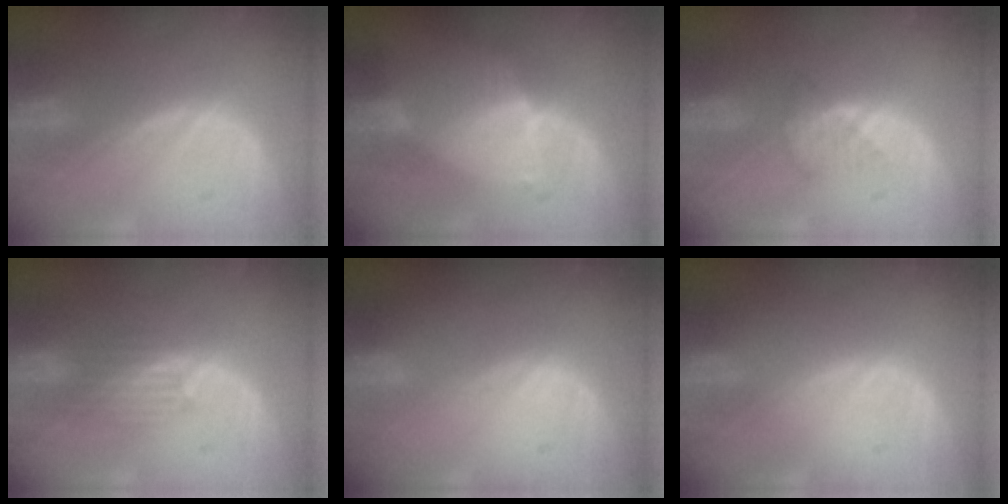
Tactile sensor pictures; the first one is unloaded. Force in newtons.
{"total": 6.7, "press": 5.9, "slide": 3.2}
{"total": 2.7, "press": 2.6, "slide": 0.6}
{"total": 3.3, "press": 3.3, "slide": 0.1}
{"total": 0.0}
{"total": 0.0}